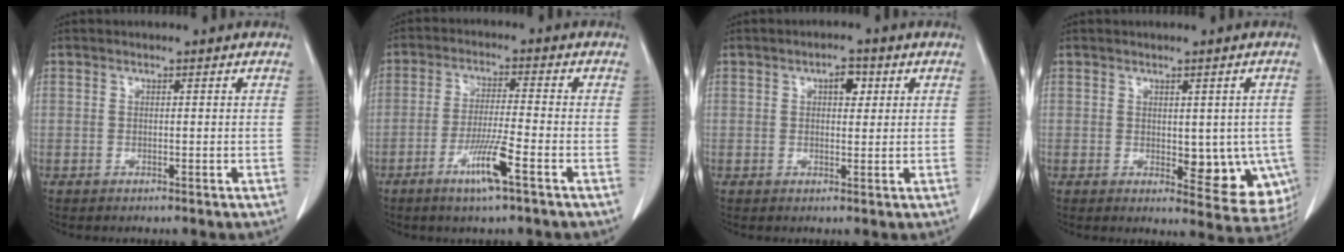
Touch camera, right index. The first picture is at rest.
{"total": 7.2, "force": [-3.7, -0.3, 6.2], "torque": [-0.118, -0.013, -0.070]}
{"total": 2.9, "force": [1.1, 1.4, 2.3], "torque": [-0.034, 0.006, 0.015]}
{"total": 9.5, "force": [-1.5, 5.0, 7.9], "torque": [-0.067, -0.008, -0.009]}